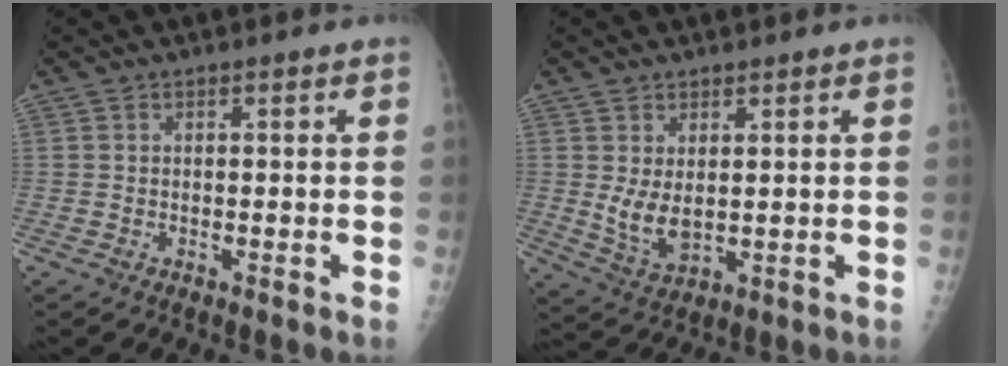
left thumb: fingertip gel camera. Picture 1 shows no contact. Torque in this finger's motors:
{"motor_torque": [0.48, 0.60, 0.63, -0.20, 0.11]}